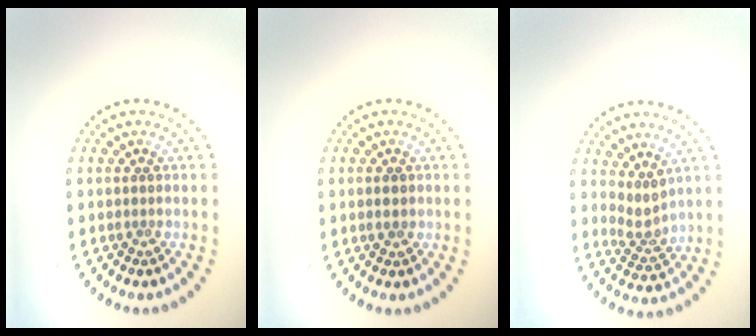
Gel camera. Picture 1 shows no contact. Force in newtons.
{"total": 1.5, "press": 1.5, "slide": 0.0}
{"total": 2.3, "press": 1.6, "slide": 1.6}